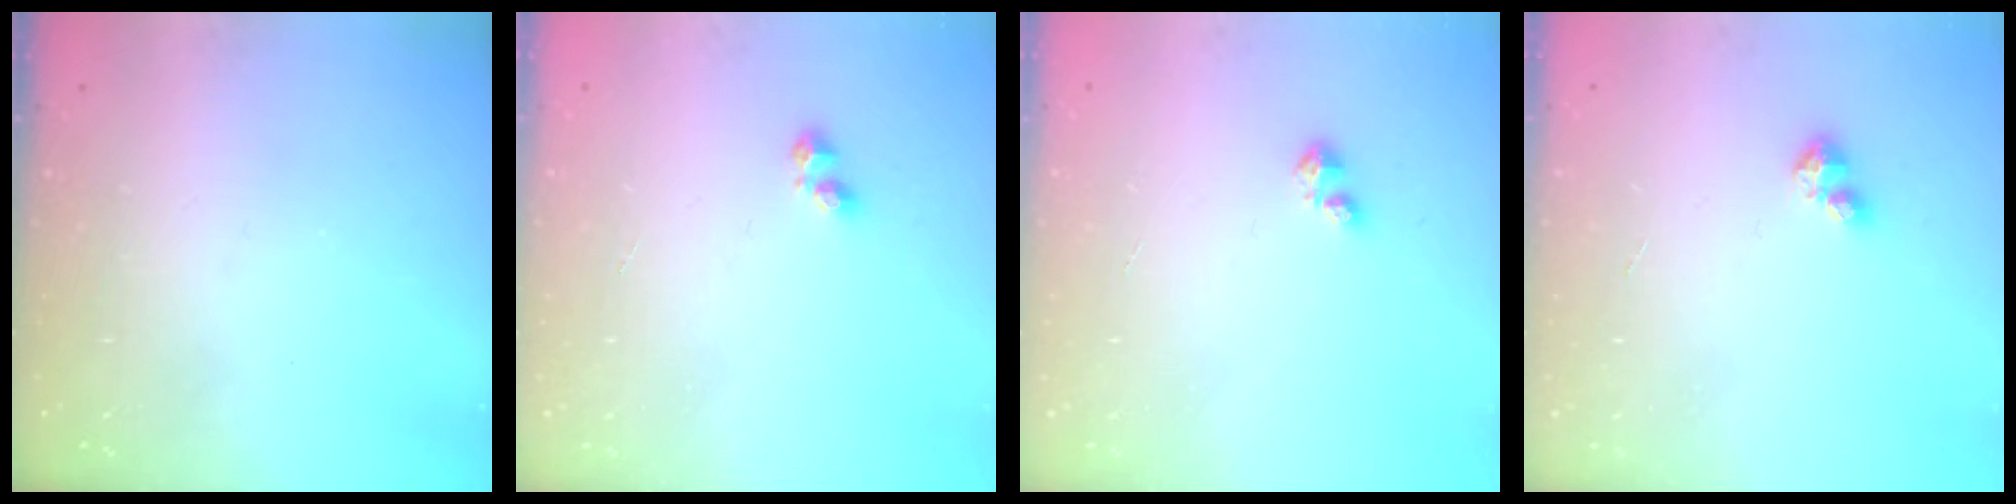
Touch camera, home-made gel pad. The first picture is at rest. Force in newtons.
{"total": 2.2, "press": 2.1, "slide": 0.7}
{"total": 1.6, "press": 1.6, "slide": 0.3}
{"total": 2.8, "press": 2.8, "slide": 0.2}